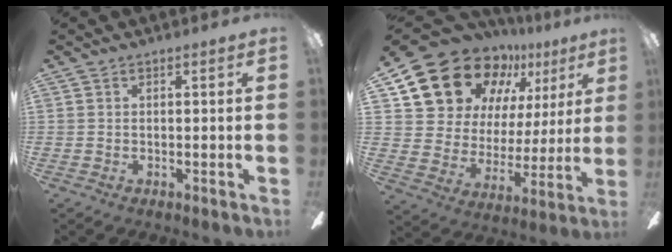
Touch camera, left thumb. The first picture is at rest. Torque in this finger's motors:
{"motor_torque": [0.71, 0.72, 1.39, -1.37, 0.10]}